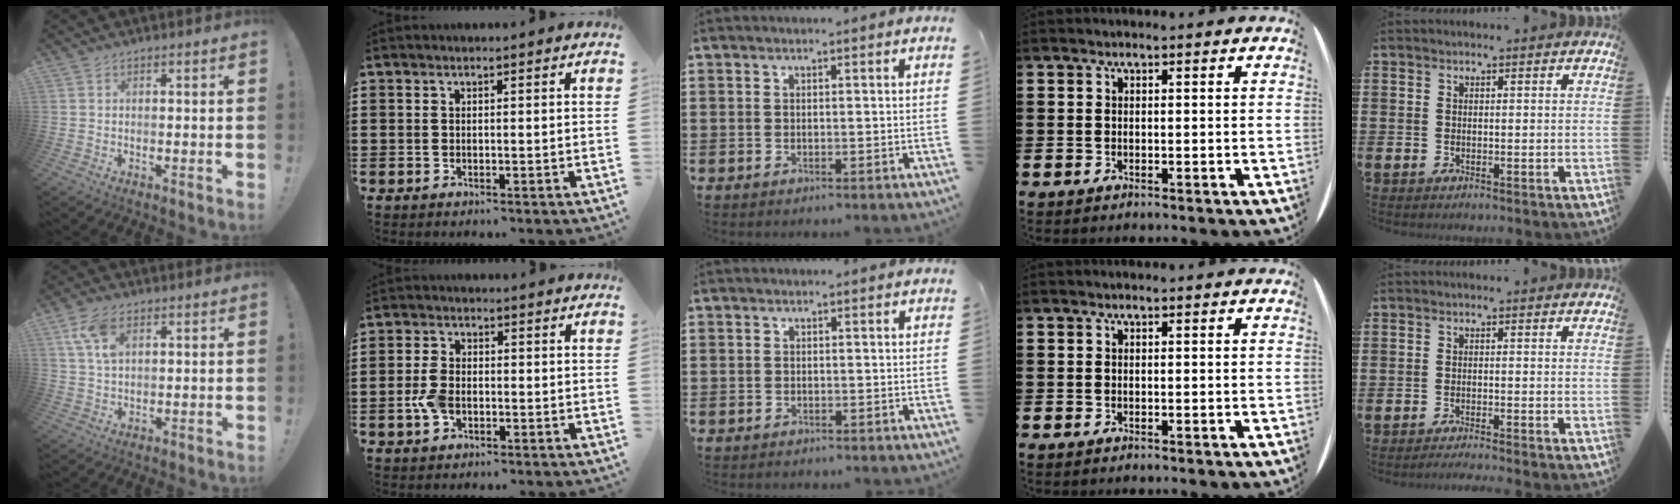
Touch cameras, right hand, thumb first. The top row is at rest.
{"thumb": {"total": 8.1, "force": [3.6, 4.4, 5.8], "torque": [-0.114, -0.009, 0.065]}, "index": {"total": 4.1, "force": [-1.1, 2.5, 3.1], "torque": [-0.075, -0.004, -0.023]}, "middle": {"total": 0.7, "force": [-0.6, 0.3, 0.0], "torque": [0.000, 0.001, -0.014]}, "little": {"total": 1.2, "force": [-1.1, -0.3, 0.3], "torque": [-0.003, -0.001, -0.022]}}